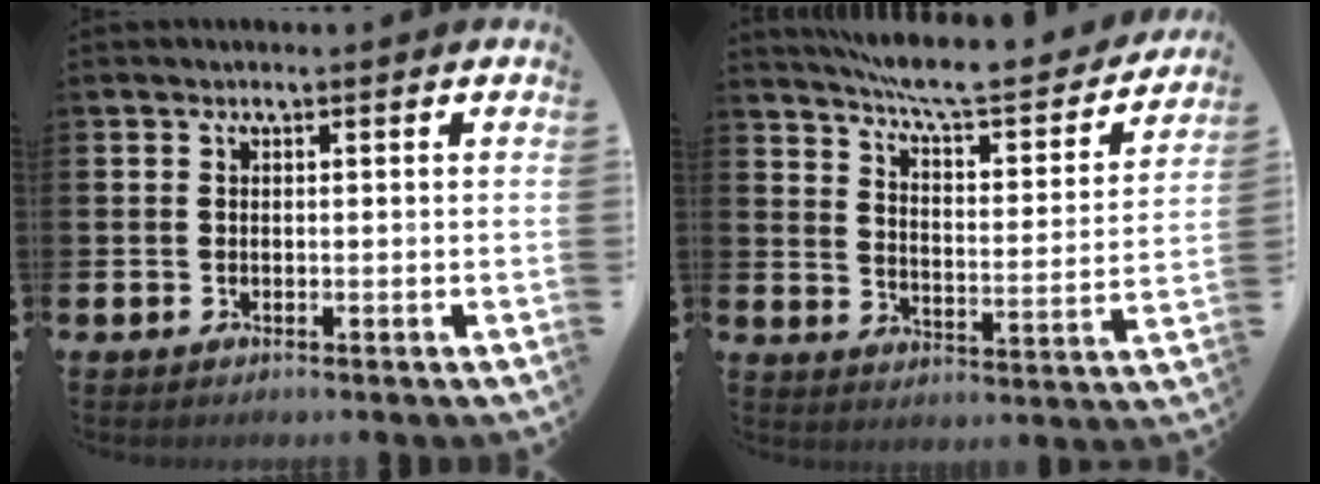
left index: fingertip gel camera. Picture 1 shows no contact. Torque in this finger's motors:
{"motor_torque": [1.05, -1.09, 0.15, 0.04]}